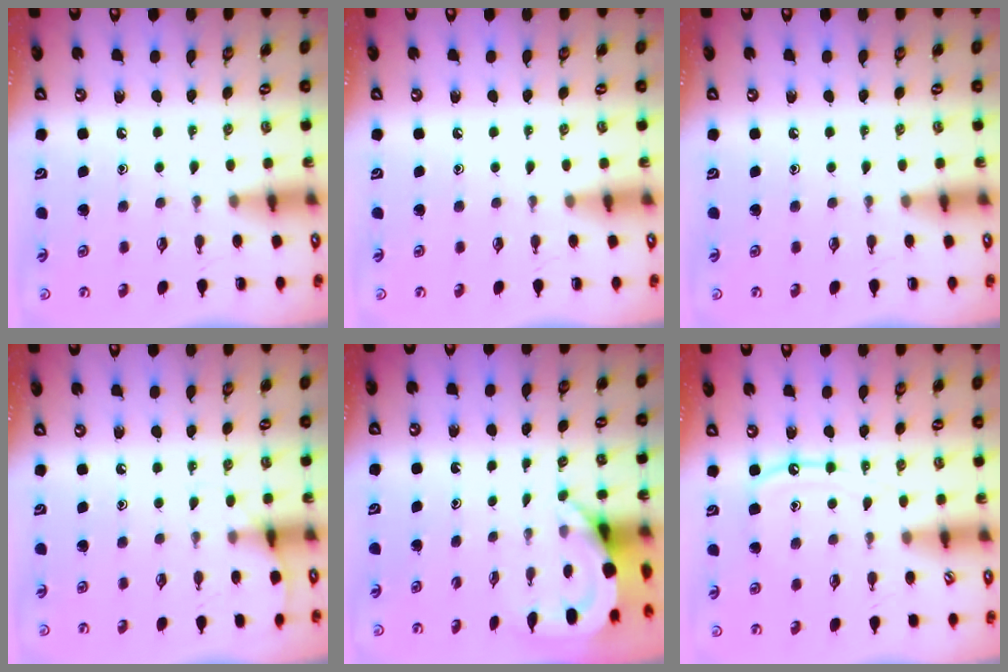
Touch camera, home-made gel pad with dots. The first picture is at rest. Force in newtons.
{"total": 0.0}
{"total": 0.0}
{"total": 5.6, "press": 5.5, "slide": 0.6}
{"total": 3.8, "press": 3.7, "slide": 0.3}
{"total": 8.1, "press": 8.1, "slide": 0.8}